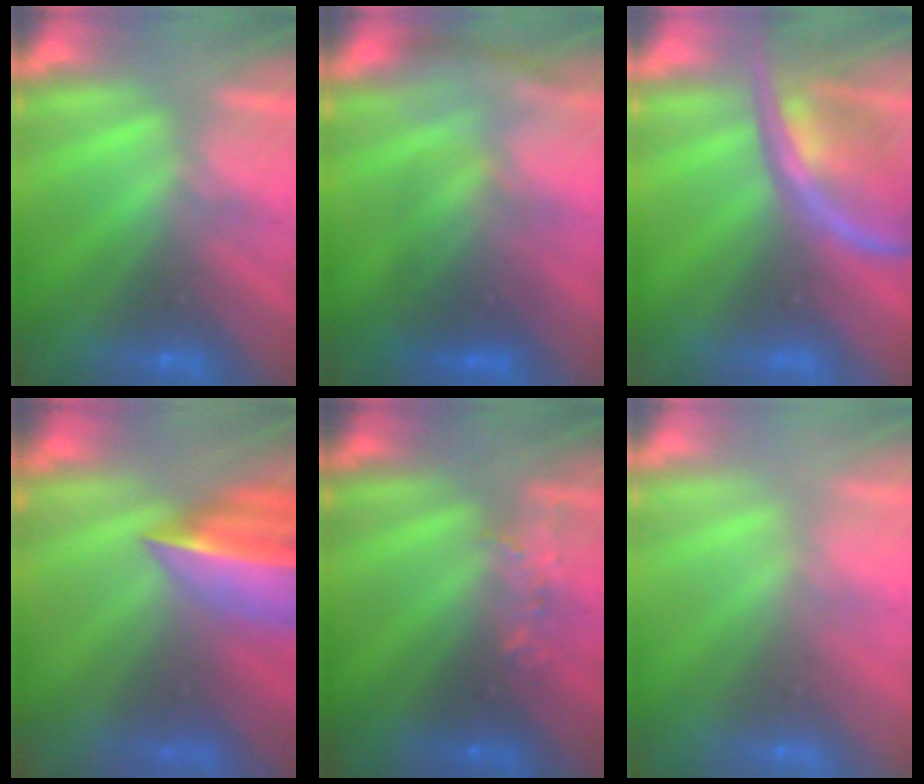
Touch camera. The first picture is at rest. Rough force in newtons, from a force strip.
{"total": 2.8}
{"total": 2.5}
{"total": 7.4}
{"total": 2.6}
{"total": 9.1}